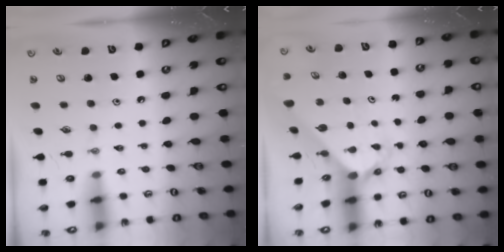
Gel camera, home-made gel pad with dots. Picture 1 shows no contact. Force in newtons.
{"total": 2.3, "press": 2.3, "slide": 0.2}